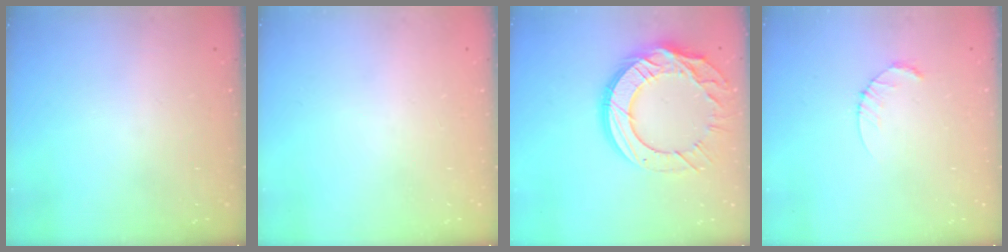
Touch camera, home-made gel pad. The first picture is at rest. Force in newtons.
{"total": 0.0}
{"total": 20.4, "press": 20.3, "slide": 2.0}
{"total": 2.6, "press": 2.6, "slide": 0.4}